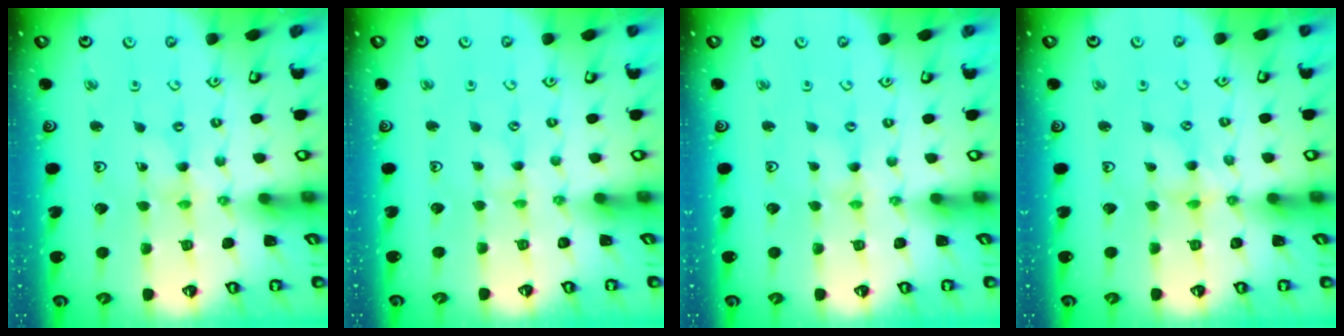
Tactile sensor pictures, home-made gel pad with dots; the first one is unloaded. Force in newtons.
{"total": 0.0}
{"total": 0.0}
{"total": 2.7, "press": 2.7, "slide": 0.3}